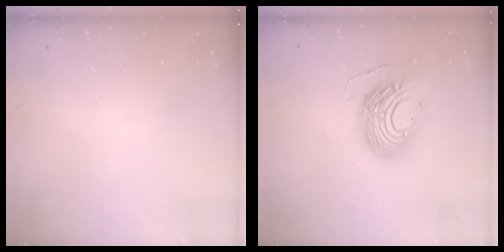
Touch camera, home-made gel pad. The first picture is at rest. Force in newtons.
{"total": 15.7, "press": 15.7, "slide": 1.3}